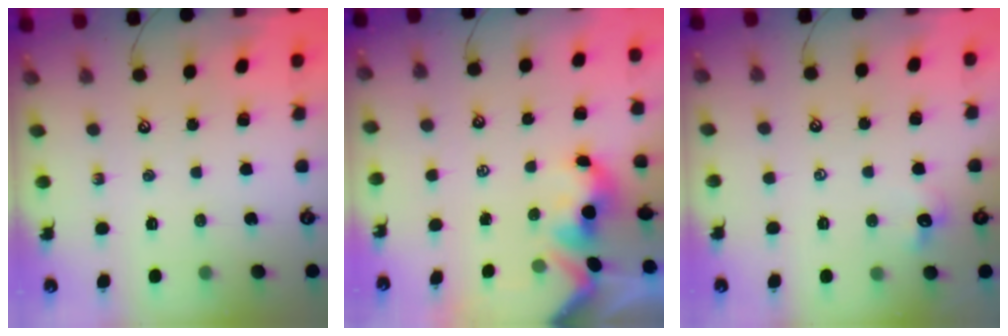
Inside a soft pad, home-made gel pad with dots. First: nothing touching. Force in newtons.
{"total": 1.1, "press": 0.8, "slide": 0.7}
{"total": 0.5, "press": 0.1, "slide": 0.5}